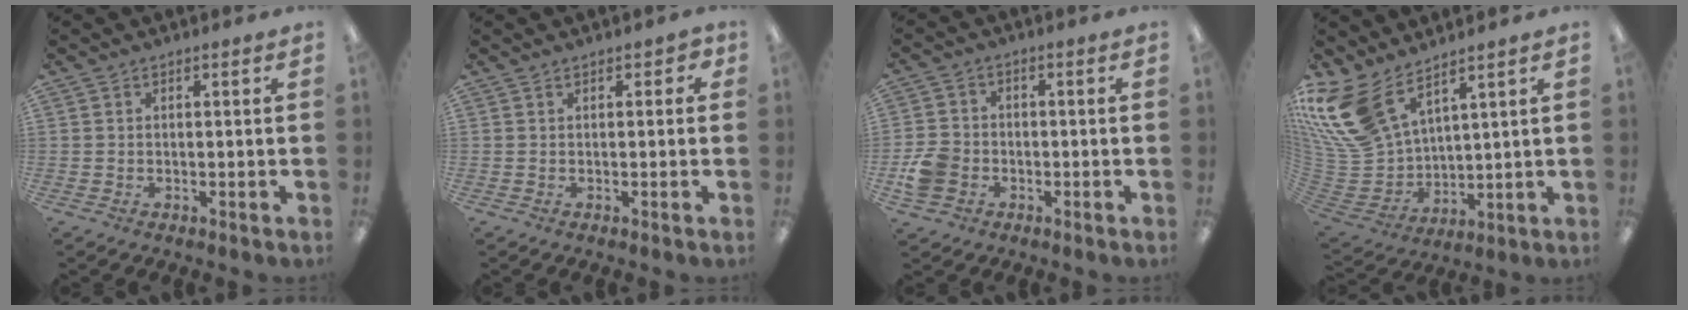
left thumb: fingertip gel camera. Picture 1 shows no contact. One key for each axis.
{"total": 1.6, "fx": 0.4, "fy": 1.1, "fz": 1.1, "tx": -0.012, "ty": 0.000, "tz": 0.006}
{"total": 6.9, "fx": -2.3, "fy": 5.6, "fz": 3.3, "tx": -0.067, "ty": 0.013, "tz": -0.041}
{"total": 17.1, "fx": 11.2, "fy": 9.2, "fz": 8.9, "tx": -0.239, "ty": -0.062, "tz": 0.212}